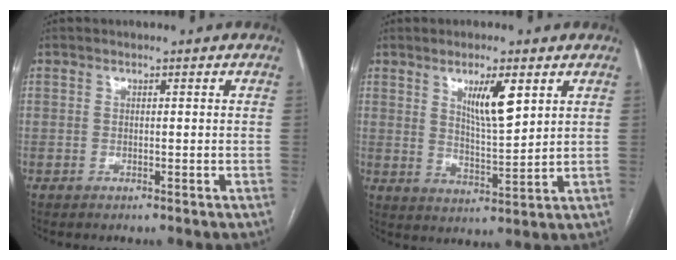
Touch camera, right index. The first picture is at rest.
{"total": 7.2, "force": [3.4, 1.3, 6.2], "torque": [-0.110, -0.009, 0.062]}